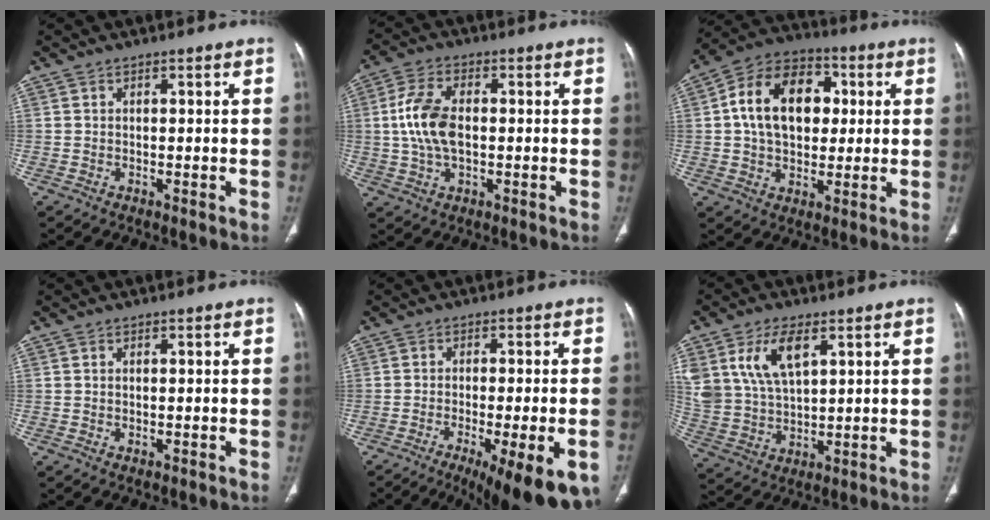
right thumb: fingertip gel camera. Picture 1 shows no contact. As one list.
[{"total": 9.6, "force": [0.3, 5.4, 8.0], "torque": [-0.167, 0.009, 0.005]}, {"total": 16.6, "force": [2.6, 11.5, 11.7], "torque": [-0.164, 0.018, 0.036]}, {"total": 0.5, "force": [-0.1, 0.3, 0.4], "torque": [-0.013, -0.005, 0.001]}, {"total": 17.9, "force": [-9.3, 4.7, 14.6], "torque": [-0.165, -0.003, -0.125]}, {"total": 12.2, "force": [5.6, 6.4, 8.7], "torque": [-0.170, -0.015, 0.120]}]